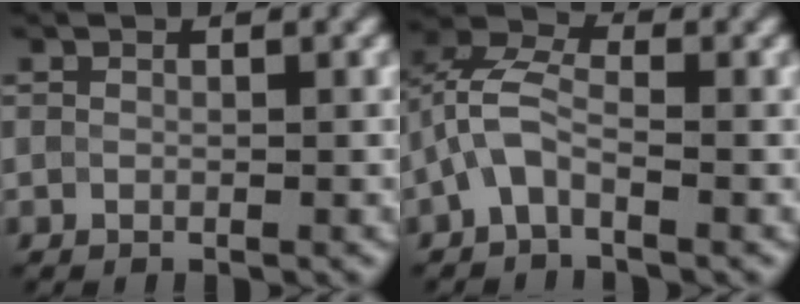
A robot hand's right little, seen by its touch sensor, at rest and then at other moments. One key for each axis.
{"total": 3.9, "fx": -1.5, "fy": 1.9, "fz": 3.1, "tx": -0.072, "ty": 0.016, "tz": -0.042}